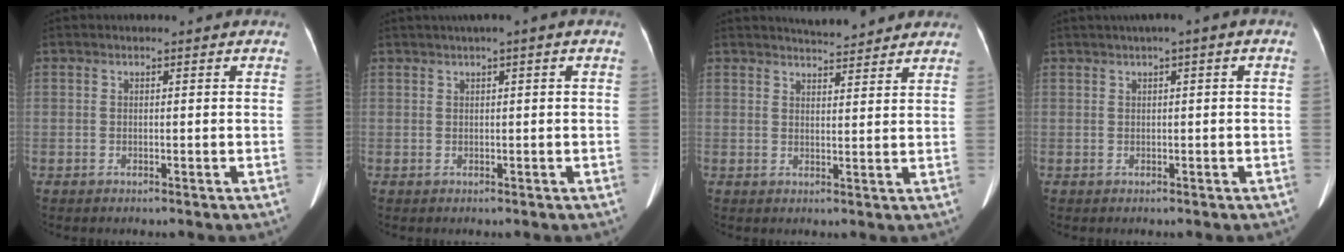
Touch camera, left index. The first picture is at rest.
{"total": 2.2, "force": [0.9, -0.2, 2.0], "torque": [-0.038, 0.013, 0.019]}
{"total": 6.7, "force": [6.4, 0.9, 1.8], "torque": [-0.028, 0.011, 0.079]}
{"total": 2.4, "force": [0.7, 0.0, 2.3], "torque": [-0.039, 0.014, 0.013]}